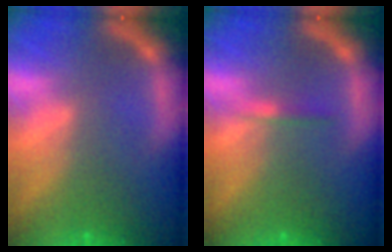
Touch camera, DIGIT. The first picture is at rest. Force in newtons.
{"total": 0.9}